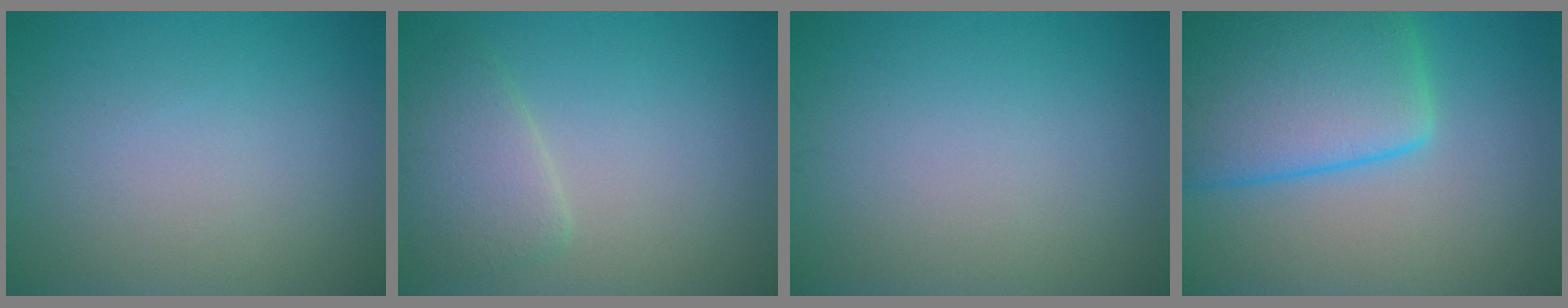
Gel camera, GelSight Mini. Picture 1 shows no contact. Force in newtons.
{"total": 3.1, "press": 3.1, "slide": 0.4}
{"total": 0.0}
{"total": 10.8, "press": 10.8, "slide": 0.6}